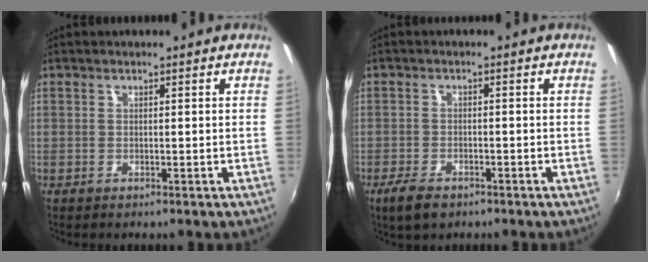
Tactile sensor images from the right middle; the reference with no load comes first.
{"total": 4.9, "force": [-3.3, 2.2, 2.8], "torque": [-0.075, -0.012, -0.060]}